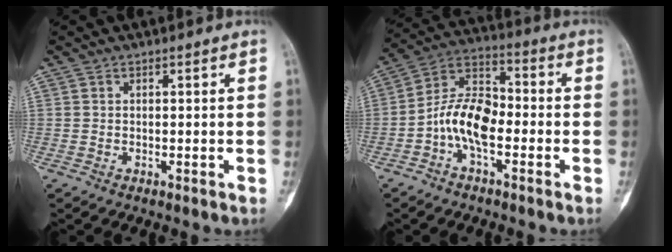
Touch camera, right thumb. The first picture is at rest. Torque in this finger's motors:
{"motor_torque": [1.06, 1.83, 0.04, -0.30, 0.03]}